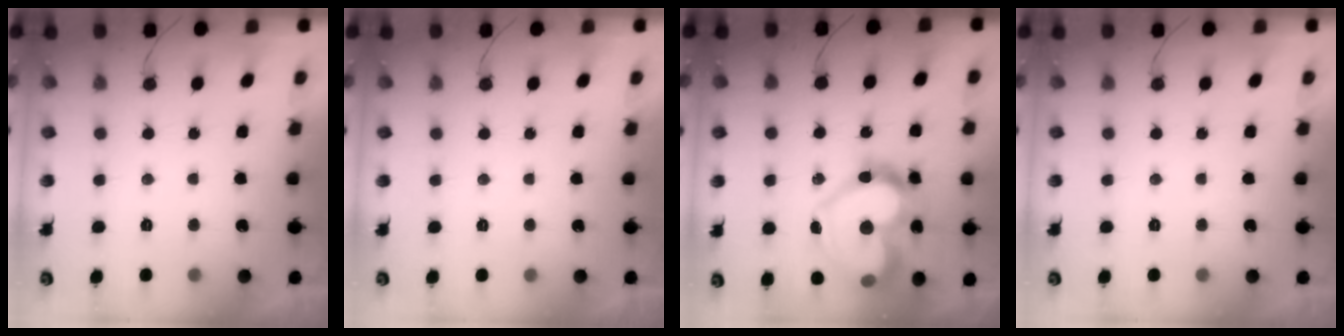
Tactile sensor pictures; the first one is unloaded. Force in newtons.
{"total": 1.7, "press": 1.7, "slide": 0.0}
{"total": 23.8, "press": 23.7, "slide": 2.0}
{"total": 0.0}